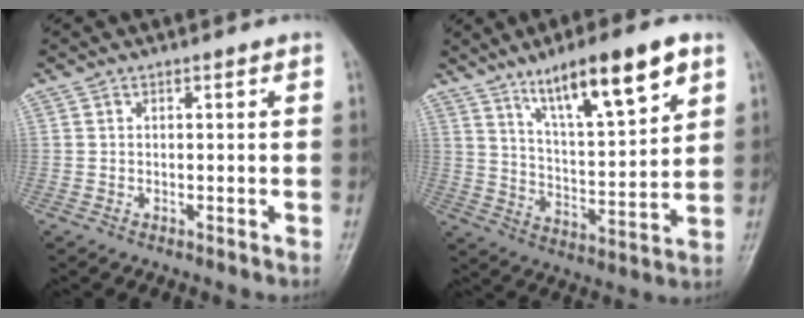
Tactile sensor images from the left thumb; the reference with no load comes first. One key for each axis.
{"total": 15.7, "fx": 9.3, "fy": 3.8, "fz": 12.0, "tx": -0.178, "ty": -0.041, "tz": 0.161}